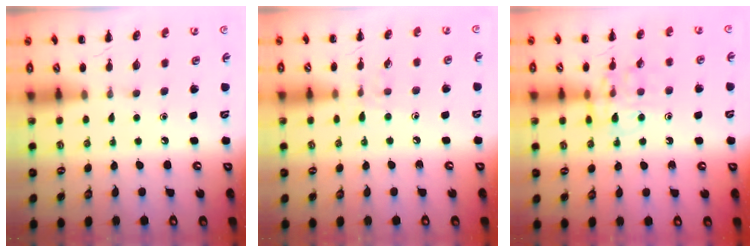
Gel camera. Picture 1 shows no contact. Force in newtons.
{"total": 5.9, "press": 5.5, "slide": 2.2}
{"total": 12.2, "press": 12.1, "slide": 0.9}